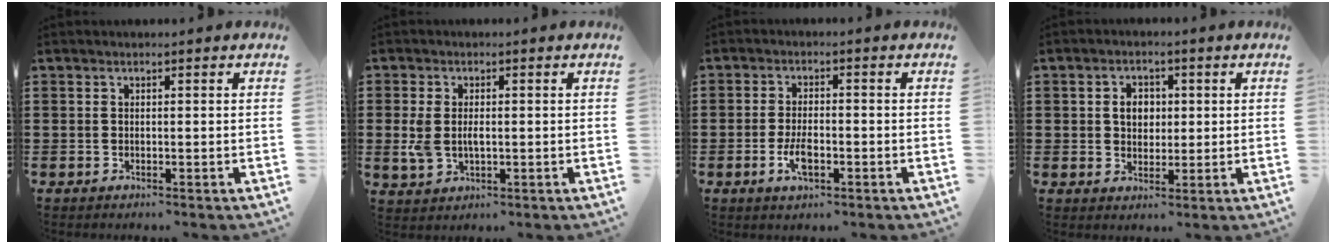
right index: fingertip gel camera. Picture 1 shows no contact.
{"total": 3.8, "force": [-0.1, 2.2, 3.1], "torque": [-0.075, 0.002, -0.007]}
{"total": 4.3, "force": [-1.5, 1.8, 3.6], "torque": [-0.083, -0.003, -0.032]}
{"total": 3.6, "force": [0.4, 2.8, 2.2], "torque": [-0.053, 0.011, 0.004]}